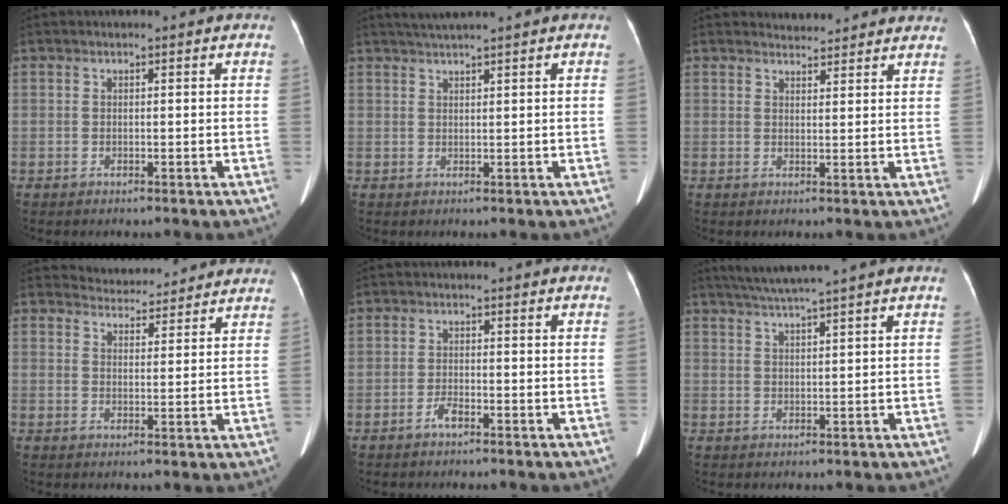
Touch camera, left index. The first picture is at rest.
{"total": 2.9, "force": [2.5, -0.8, 1.3], "torque": [-0.020, 0.017, 0.049]}
{"total": 5.8, "force": [5.7, 1.1, 0.4], "torque": [0.000, 0.014, 0.054]}
{"total": 9.1, "force": [8.8, 2.0, 0.5], "torque": [0.007, 0.015, 0.102]}
{"total": 1.9, "force": [-1.3, 0.4, 1.2], "torque": [-0.027, -0.001, -0.024]}
{"total": 6.4, "force": [5.3, -1.5, 3.3], "torque": [-0.055, 0.018, 0.088]}